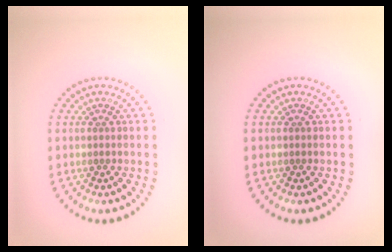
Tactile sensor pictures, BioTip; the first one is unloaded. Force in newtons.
{"total": 0.0}